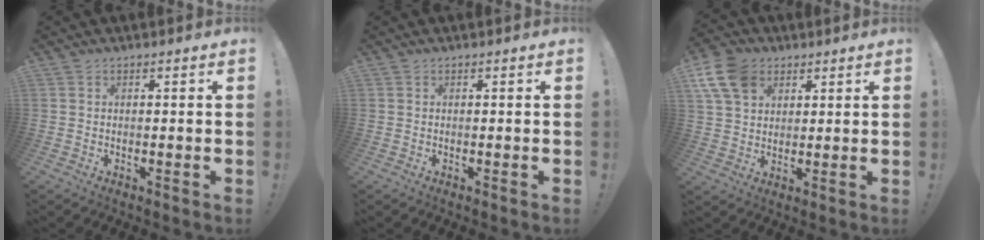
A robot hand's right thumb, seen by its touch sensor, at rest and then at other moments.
{"total": 0.0}
{"total": 11.9, "force": [5.5, 8.4, 6.3], "torque": [-0.121, -0.018, 0.108]}